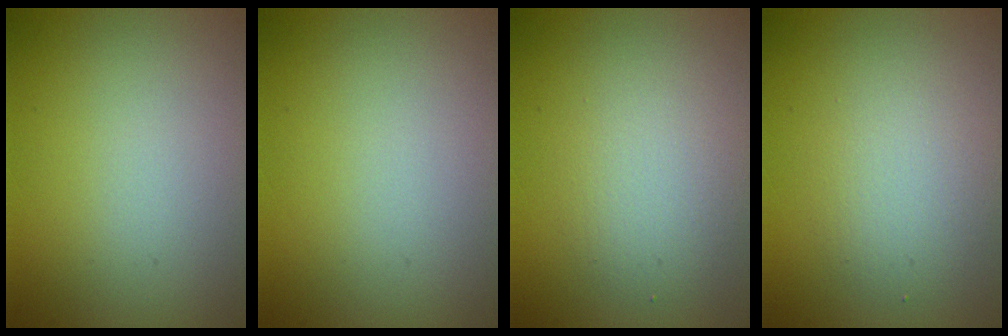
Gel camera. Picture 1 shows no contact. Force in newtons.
{"total": 0.0}
{"total": 2.5, "press": 2.5, "slide": 0.2}
{"total": 2.5, "press": 2.5, "slide": 0.2}